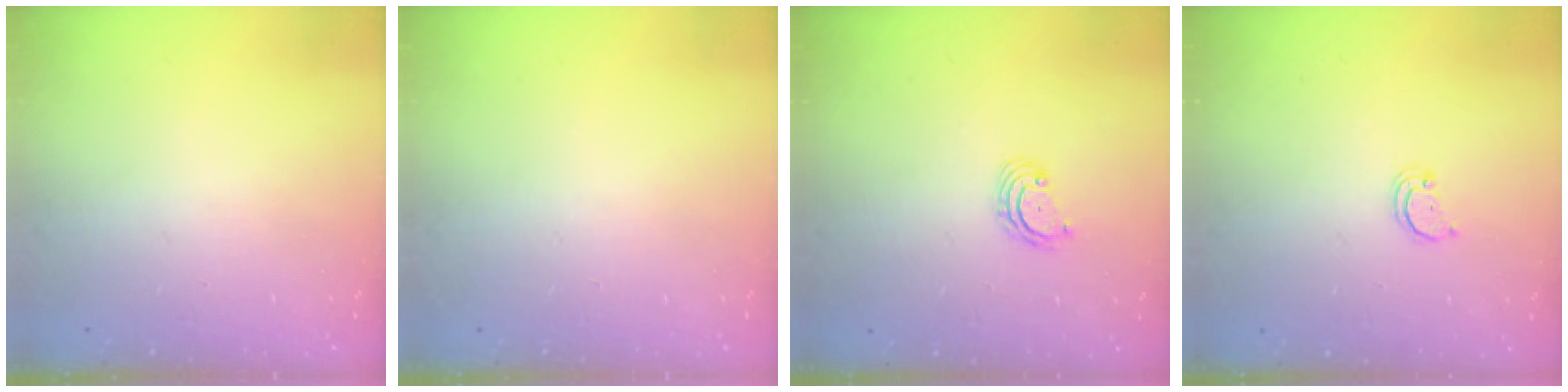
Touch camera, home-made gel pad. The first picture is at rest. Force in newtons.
{"total": 0.0}
{"total": 3.3, "press": 3.3, "slide": 0.4}
{"total": 1.6, "press": 1.6, "slide": 0.1}